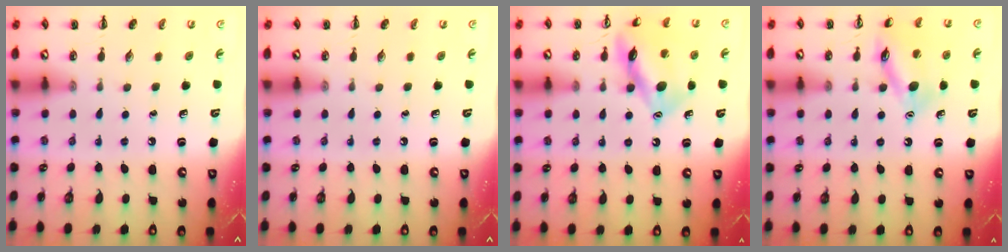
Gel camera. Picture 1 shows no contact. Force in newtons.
{"total": 0.0}
{"total": 13.8, "press": 13.7, "slide": 1.3}
{"total": 12.8, "press": 12.8, "slide": 1.1}